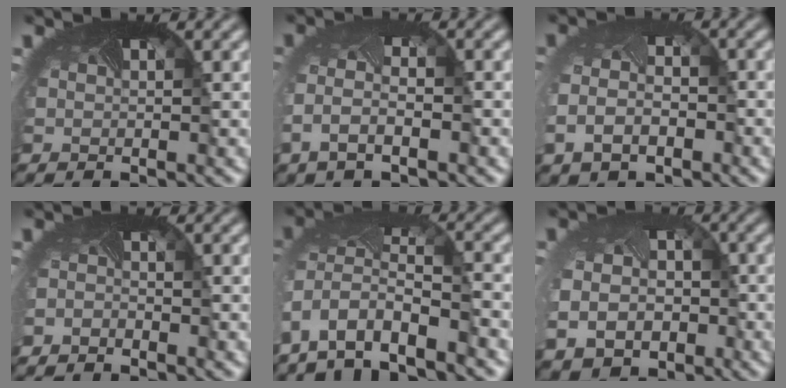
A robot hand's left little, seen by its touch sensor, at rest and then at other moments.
{"total": 3.0, "force": [-1.2, 1.4, 2.4], "torque": [-0.074, -0.006, -0.027]}
{"total": 4.4, "force": [-1.5, 3.2, 2.6], "torque": [-0.074, -0.026, -0.024]}
{"total": 1.2, "force": [-1.2, 0.2, -0.2], "torque": [-0.010, -0.014, -0.029]}
{"total": 6.9, "force": [-5.3, 2.8, 3.5], "torque": [-0.085, -0.020, -0.088]}
{"total": 8.6, "force": [-2.6, 7.1, 4.0], "torque": [-0.080, -0.049, -0.033]}